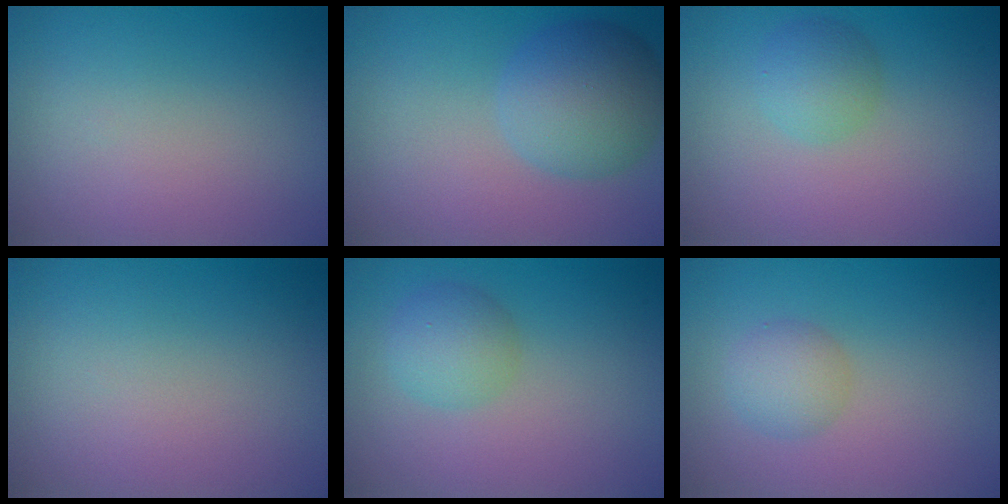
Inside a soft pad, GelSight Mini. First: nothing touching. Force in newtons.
{"total": 6.1, "press": 6.1, "slide": 0.1}
{"total": 2.3, "press": 2.3, "slide": 0.1}
{"total": 0.0}
{"total": 2.6, "press": 2.6, "slide": 0.1}
{"total": 2.2, "press": 2.2, "slide": 0.1}